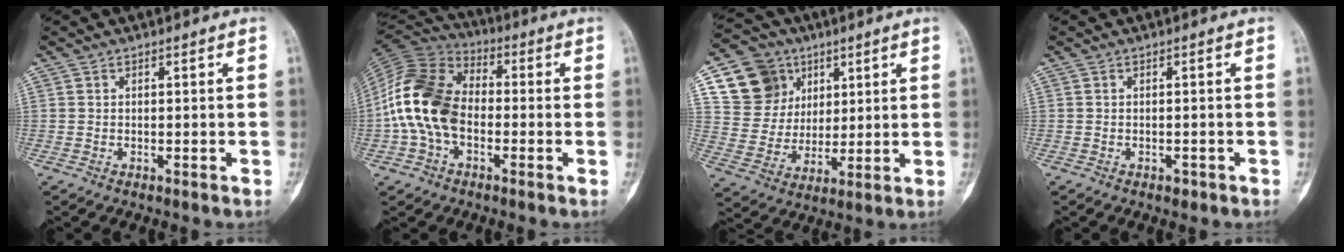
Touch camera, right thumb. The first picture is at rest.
{"total": 15.7, "force": [-2.4, 10.7, 11.2], "torque": [-0.220, 0.035, -0.055]}
{"total": 14.2, "force": [6.4, 12.0, 4.1], "torque": [-0.036, -0.017, 0.127]}
{"total": 0.9, "force": [-0.6, 0.6, 0.4], "torque": [-0.004, 0.004, -0.006]}